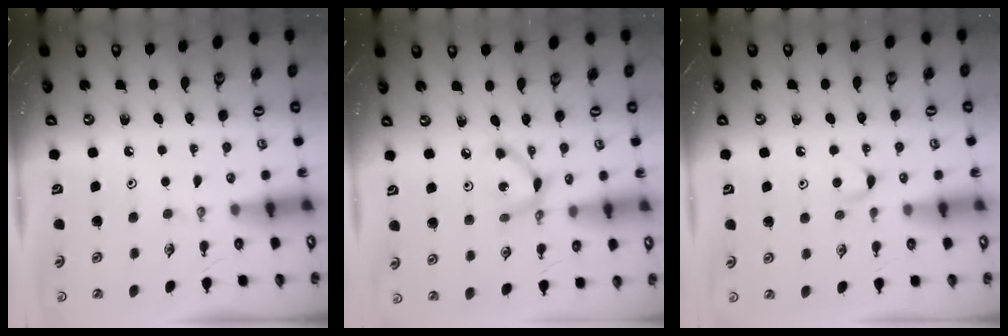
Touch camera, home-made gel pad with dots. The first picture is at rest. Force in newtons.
{"total": 5.4, "press": 5.4, "slide": 0.3}
{"total": 3.6, "press": 3.6, "slide": 0.4}